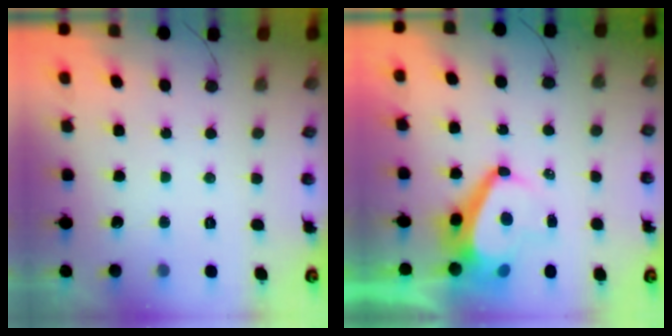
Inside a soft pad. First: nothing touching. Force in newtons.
{"total": 6.6, "press": 6.6, "slide": 0.5}